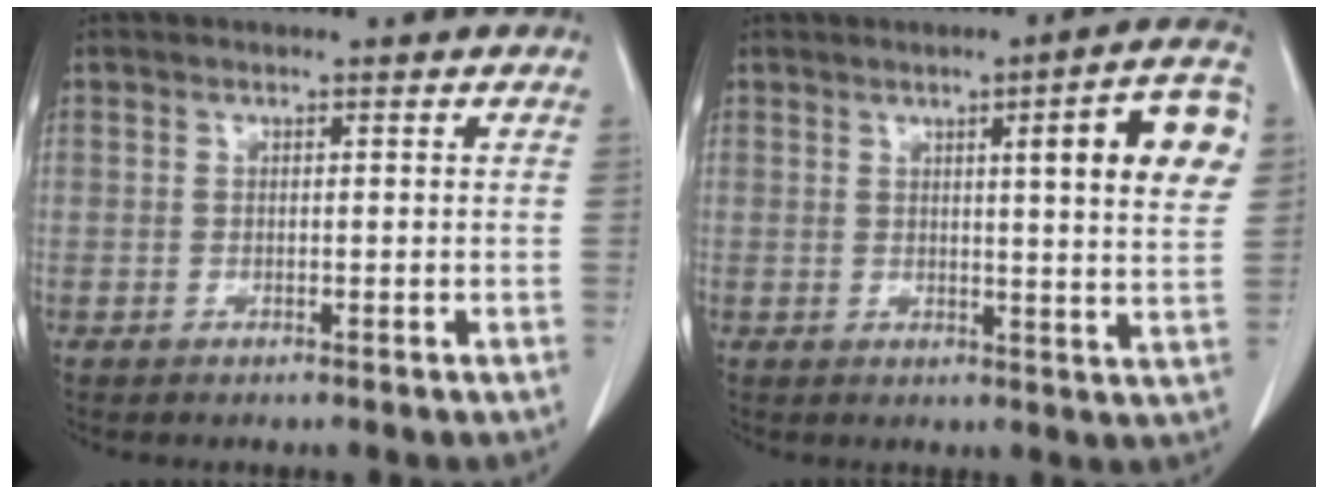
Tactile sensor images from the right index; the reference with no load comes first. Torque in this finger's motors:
{"motor_torque": [0.41, 0.23, 0.20, 0.04]}